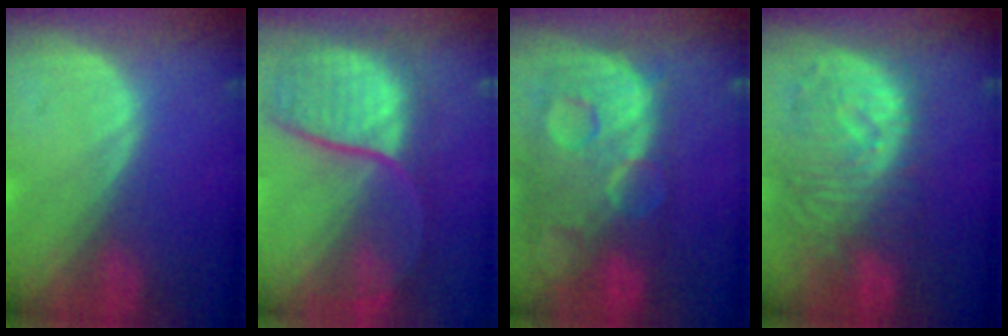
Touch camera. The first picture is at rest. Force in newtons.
{"total": 10.2, "press": 9.5, "slide": 3.9}
{"total": 13.8, "press": 11.3, "slide": 8.0}
{"total": 10.9, "press": 9.6, "slide": 5.1}